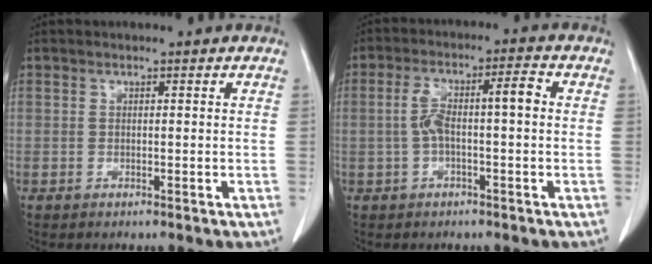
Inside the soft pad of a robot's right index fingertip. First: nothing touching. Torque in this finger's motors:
{"motor_torque": [0.86, 0.00, 0.16, 0.08]}